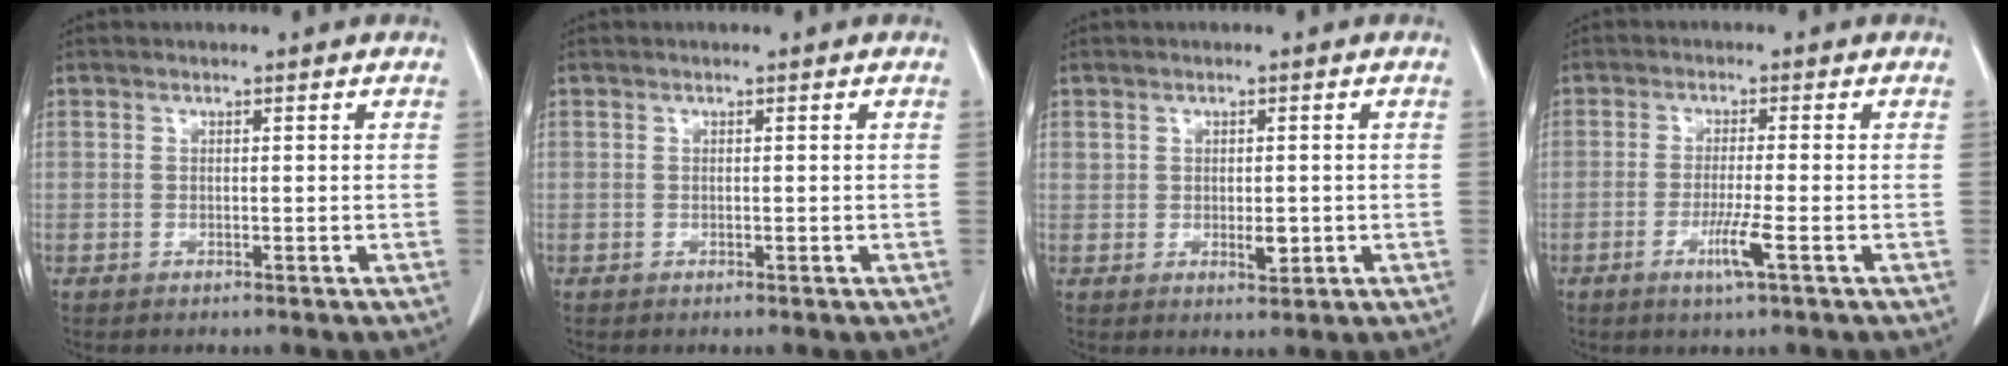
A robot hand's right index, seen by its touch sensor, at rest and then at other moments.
{"total": 0.0}
{"total": 2.4, "force": [-0.1, 1.4, 2.0], "torque": [-0.029, -0.004, 0.005]}
{"total": 4.3, "force": [-1.8, -0.4, 3.8], "torque": [-0.076, -0.011, -0.035]}